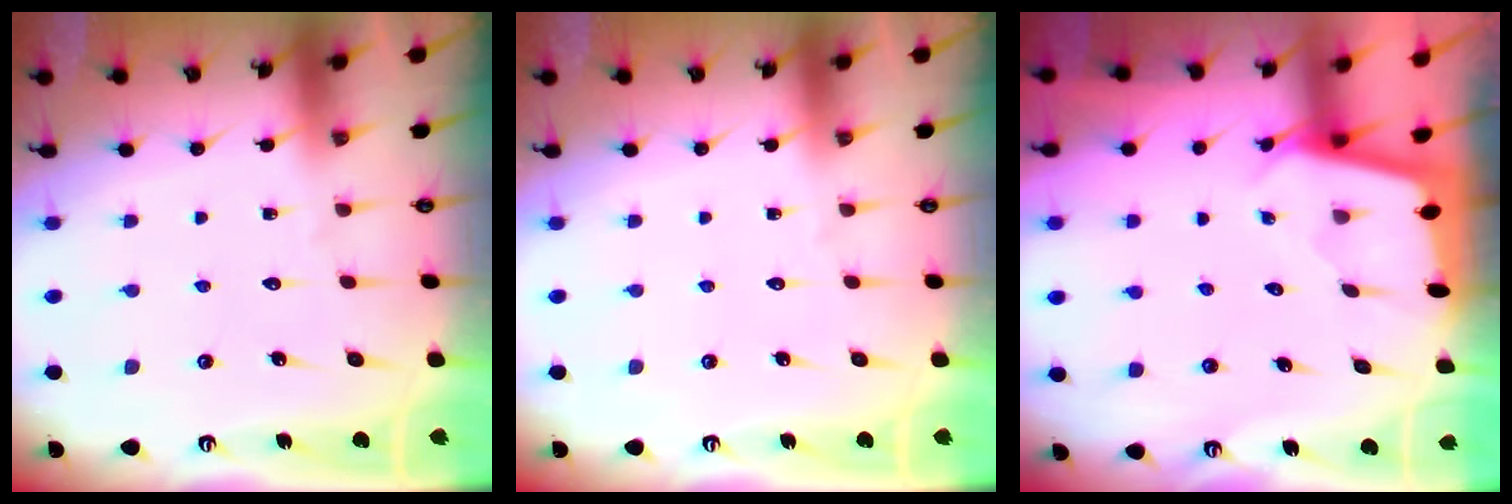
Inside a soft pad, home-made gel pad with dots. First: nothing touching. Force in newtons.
{"total": 0.0}
{"total": 1.6, "press": 1.6, "slide": 0.2}